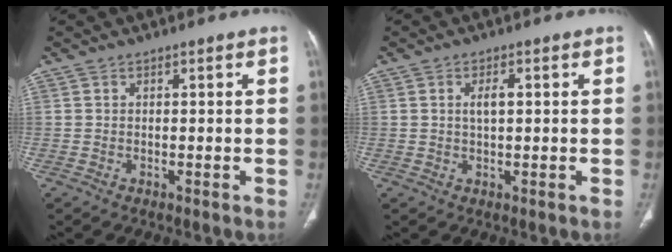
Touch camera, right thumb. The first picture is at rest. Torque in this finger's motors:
{"motor_torque": [-0.58, 0.36, 0.55, 0.41, 0.00]}